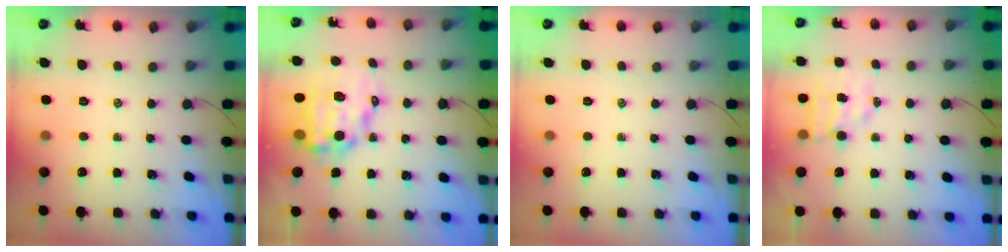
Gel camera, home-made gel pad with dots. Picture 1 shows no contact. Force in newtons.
{"total": 12.3, "press": 11.9, "slide": 3.0}
{"total": 0.0}
{"total": 4.5, "press": 4.5, "slide": 0.5}